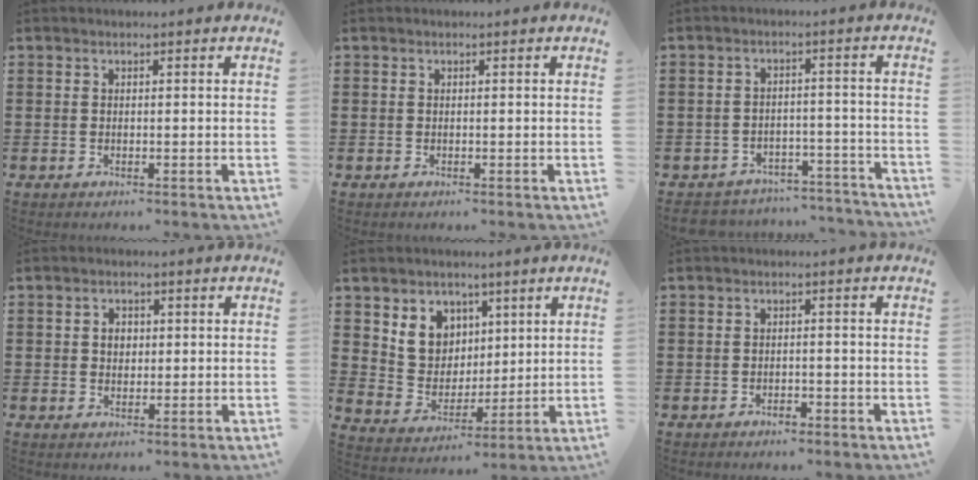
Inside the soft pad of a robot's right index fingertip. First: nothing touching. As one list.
[{"total": 0.0}, {"total": 3.7, "force": [-3.6, 0.8, 0.2], "torque": [-0.010, 0.005, -0.076]}, {"total": 2.0, "force": [0.3, 1.6, 1.2], "torque": [-0.028, 0.010, 0.003]}, {"total": 7.4, "force": [3.6, 6.3, 1.5], "torque": [-0.052, -0.007, 0.068]}, {"total": 1.3, "force": [-1.2, 0.3, 0.4], "torque": [-0.013, -0.004, -0.025]}]